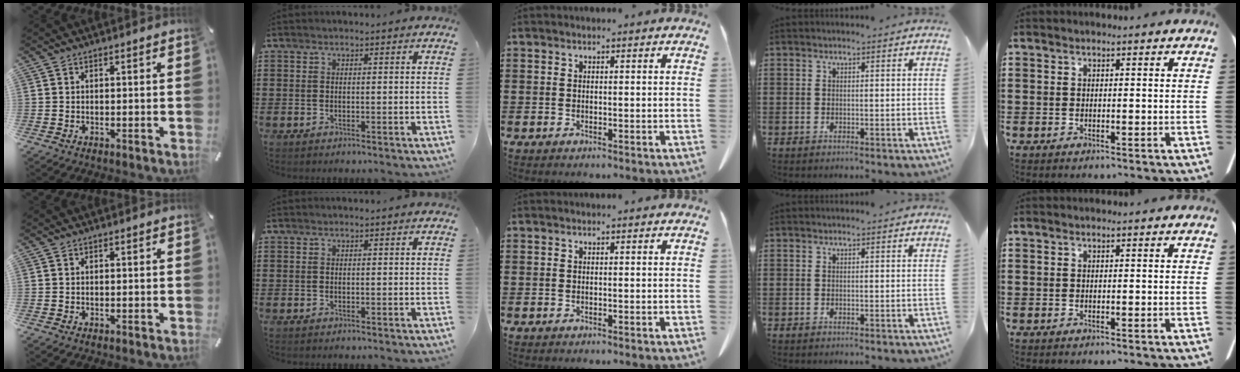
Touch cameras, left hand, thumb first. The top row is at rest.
{}